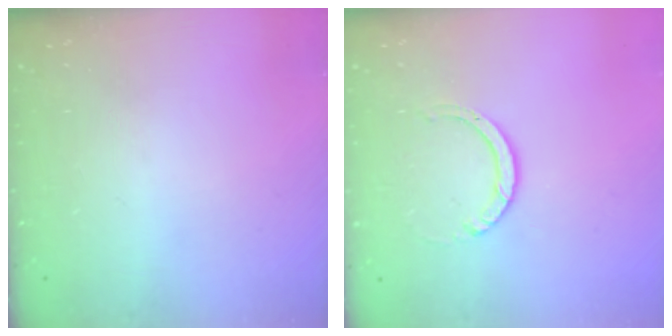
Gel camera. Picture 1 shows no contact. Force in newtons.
{"total": 4.0, "press": 4.0, "slide": 0.2}